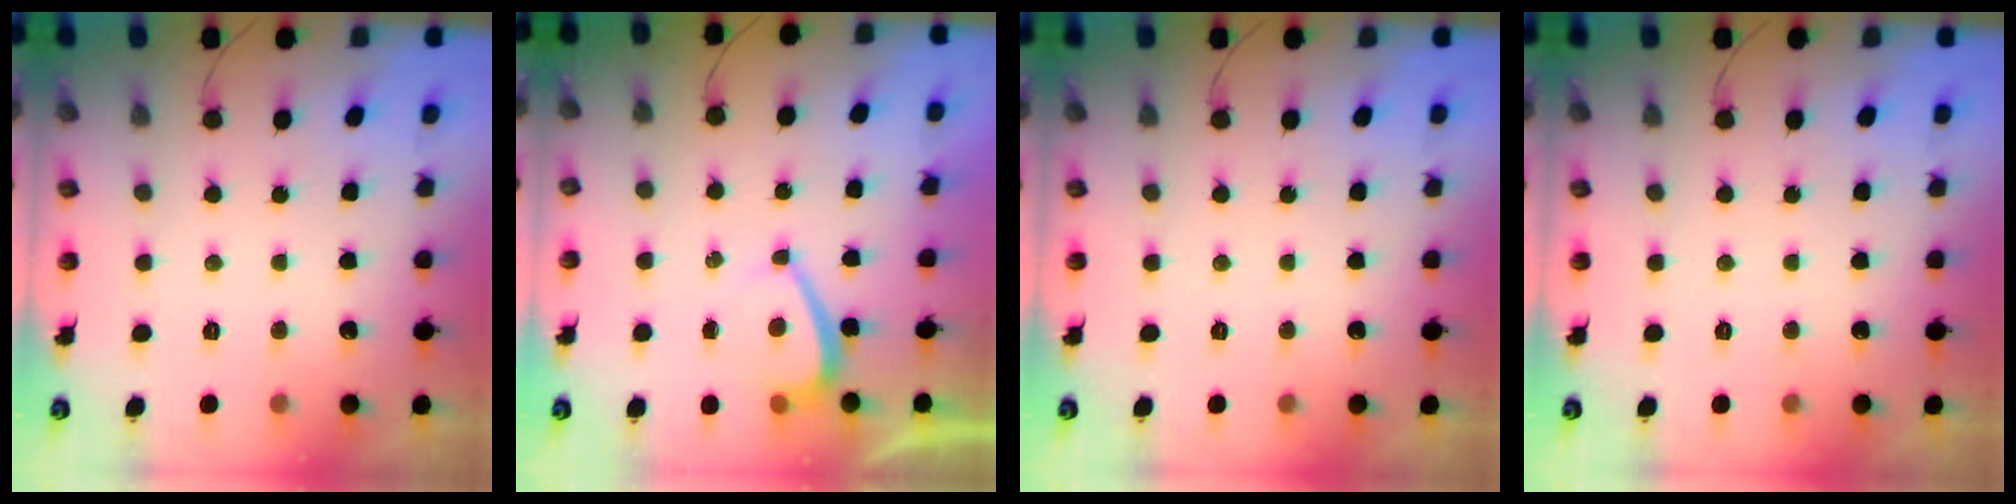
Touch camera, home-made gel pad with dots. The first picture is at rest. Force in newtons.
{"total": 1.4, "press": 1.3, "slide": 0.6}
{"total": 0.0}
{"total": 0.0}